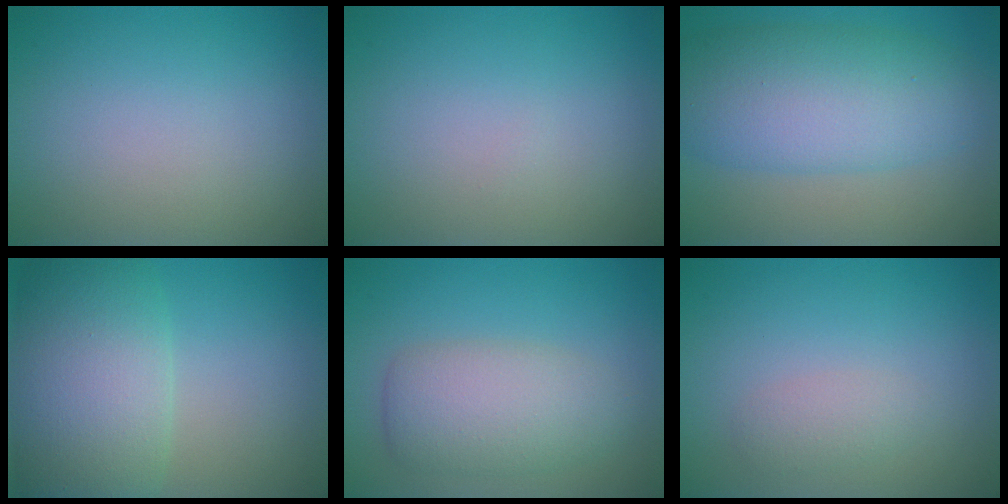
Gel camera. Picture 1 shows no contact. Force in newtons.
{"total": 0.0}
{"total": 8.6, "press": 8.6, "slide": 0.3}
{"total": 8.0, "press": 8.0, "slide": 0.7}
{"total": 5.1, "press": 5.0, "slide": 0.5}
{"total": 1.5, "press": 1.5, "slide": 0.1}